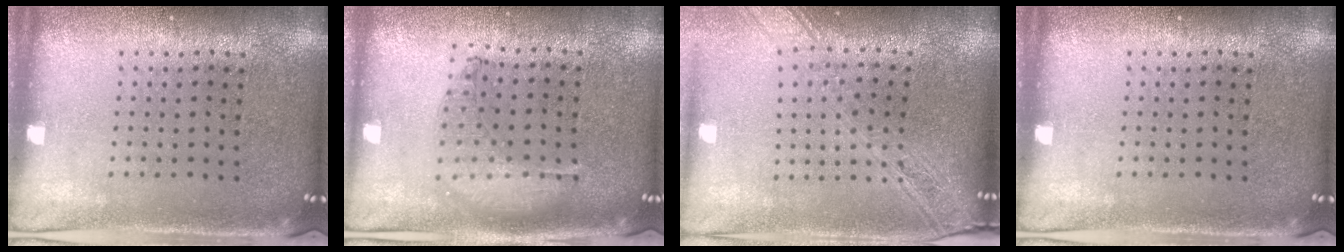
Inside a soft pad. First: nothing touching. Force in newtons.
{"total": 0.9, "press": 0.9, "slide": 0.2}
{"total": 2.1, "press": 1.8, "slide": 1.1}
{"total": 0.0}